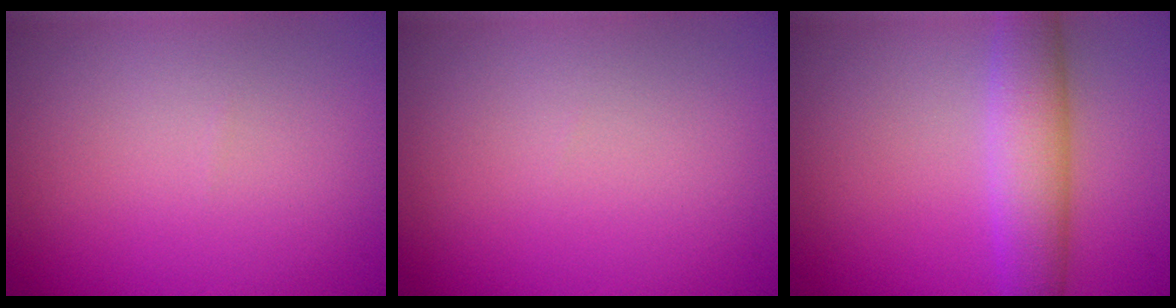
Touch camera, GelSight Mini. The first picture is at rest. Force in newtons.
{"total": 0.0}
{"total": 4.8, "press": 4.8, "slide": 0.1}